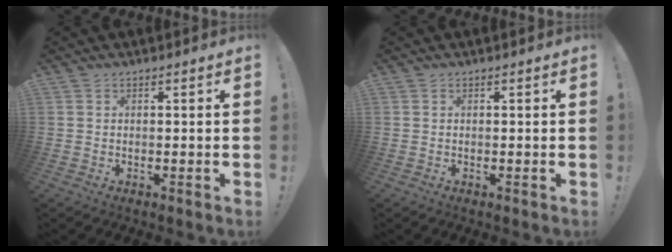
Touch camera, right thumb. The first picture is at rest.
{"total": 0.0}